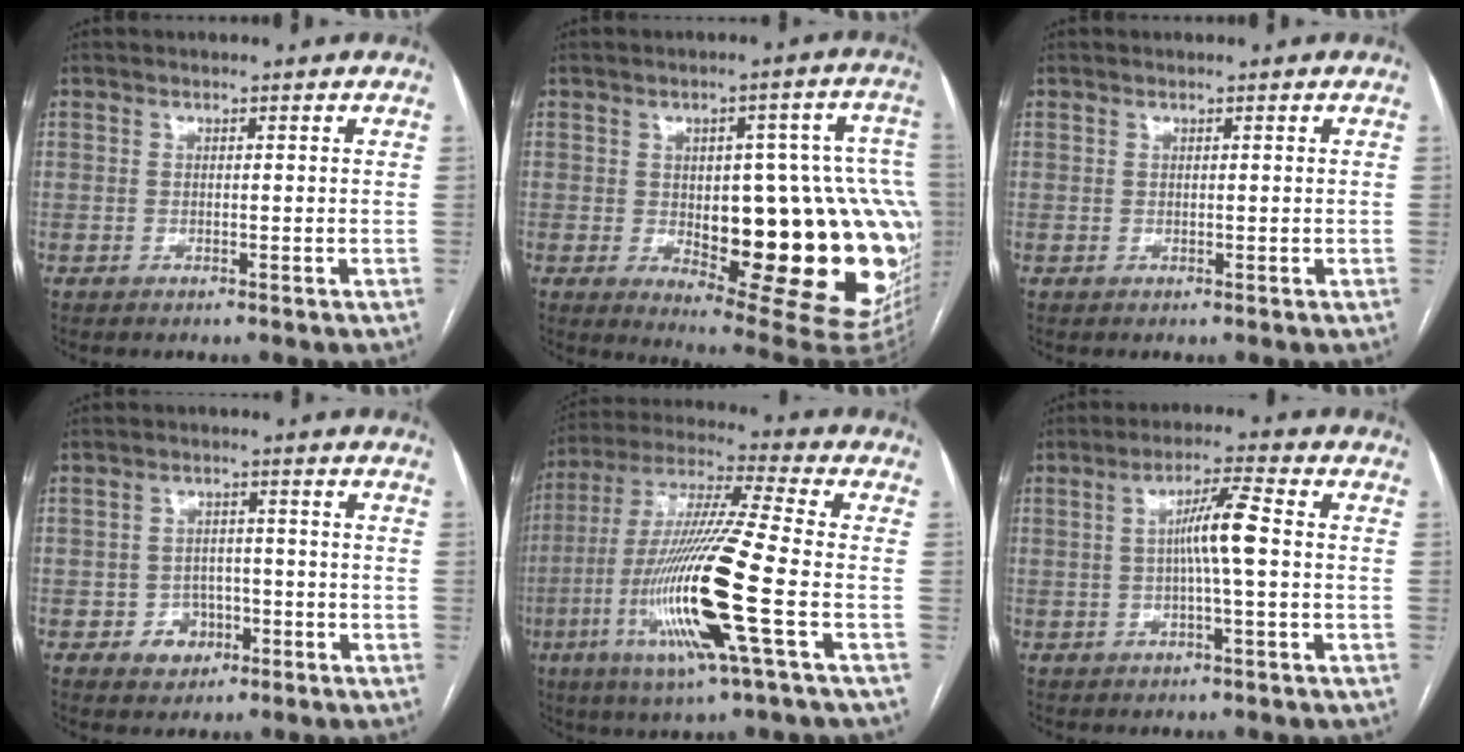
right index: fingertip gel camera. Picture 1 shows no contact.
{"total": 26.0, "force": [-2.7, 7.8, 24.7], "torque": [-0.229, 0.023, -0.007]}
{"total": 0.0}
{"total": 4.3, "force": [-1.7, 3.7, 1.3], "torque": [-0.010, 0.012, -0.020]}
{"total": 19.3, "force": [-5.5, 0.1, 18.5], "torque": [-0.387, -0.021, -0.112]}
{"total": 6.2, "force": [0.1, 0.1, 6.2], "torque": [-0.112, 0.013, 0.000]}